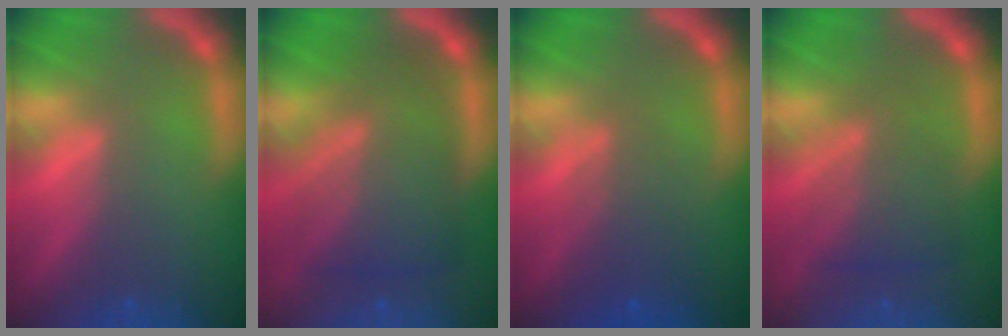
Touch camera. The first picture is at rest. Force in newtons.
{"total": 8.6}
{"total": 3.6}
{"total": 5.1}